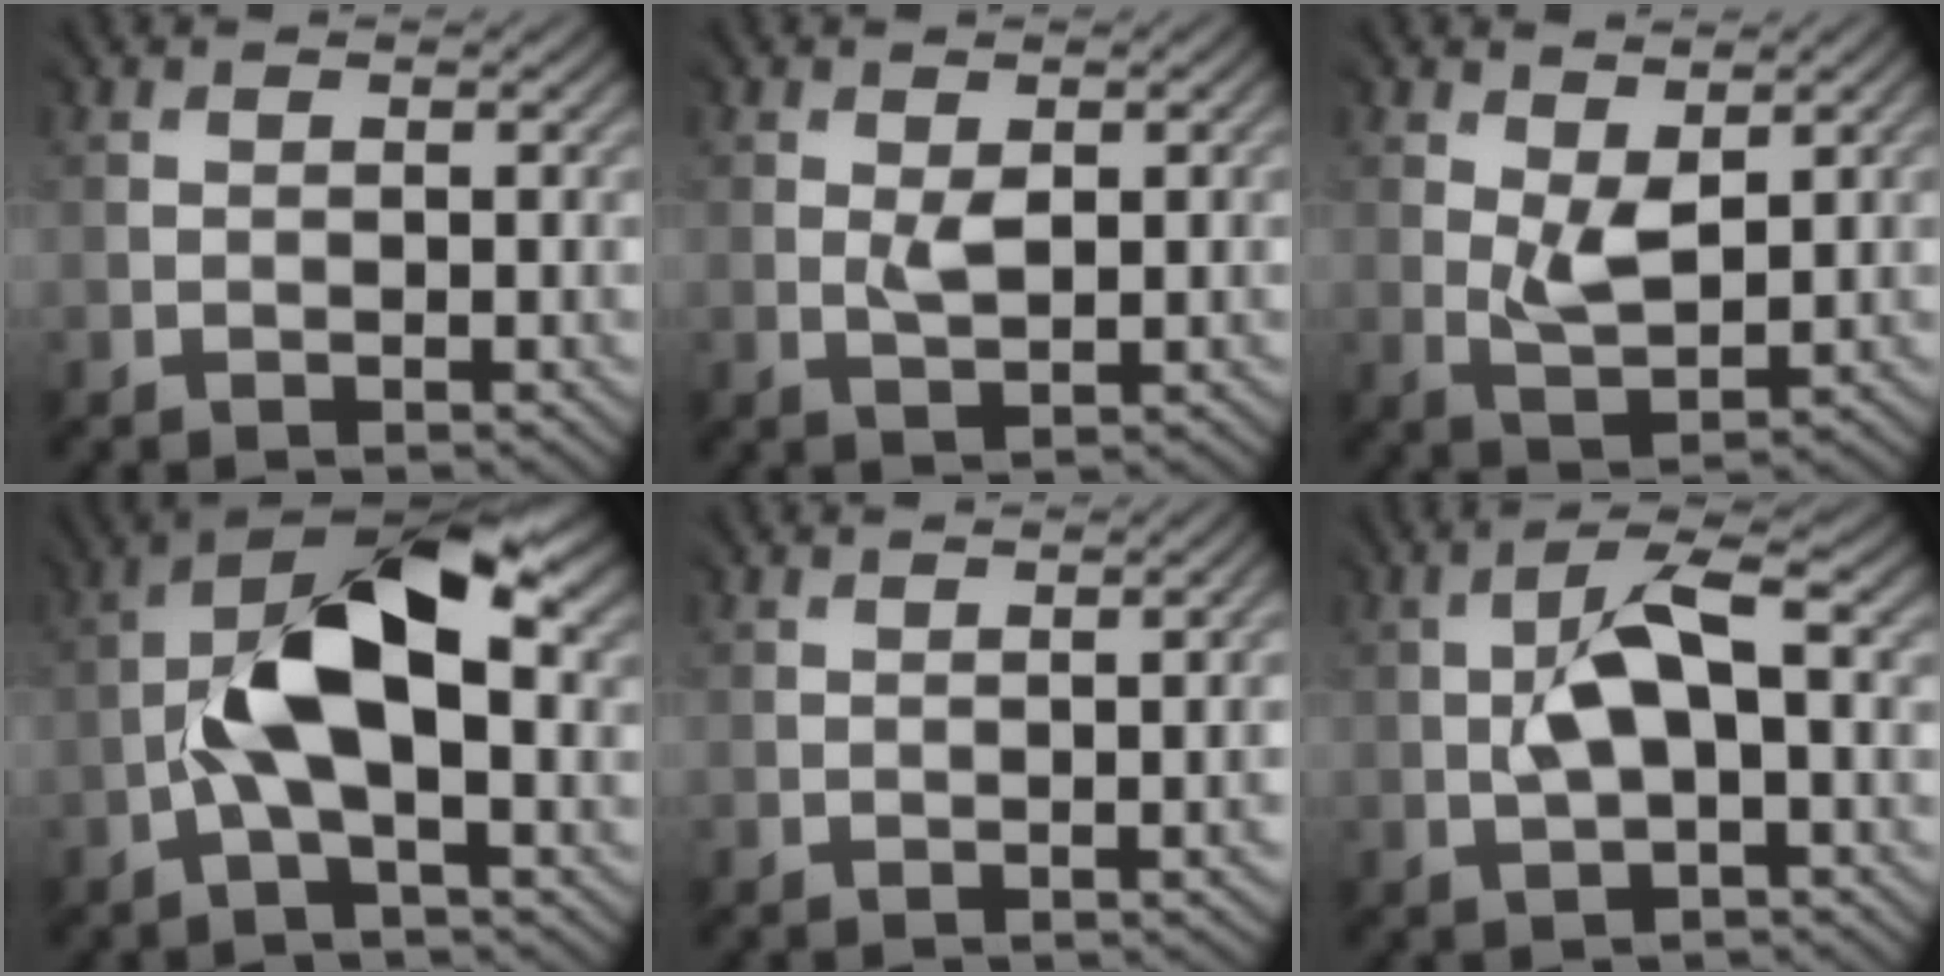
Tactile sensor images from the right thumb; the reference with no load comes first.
{"total": 1.2, "force": [0.6, 0.8, 0.7], "torque": [-0.023, -0.002, 0.017]}
{"total": 3.0, "force": [1.6, 1.7, 1.8], "torque": [-0.050, -0.008, 0.041]}
{"total": 10.5, "force": [-0.7, 4.7, 9.4], "torque": [-0.176, 0.025, -0.019]}
{"total": 1.4, "force": [-0.5, 0.3, 1.3], "torque": [-0.009, 0.000, -0.006]}
{"total": 4.3, "force": [0.0, 1.7, 3.9], "torque": [-0.088, 0.014, 0.000]}